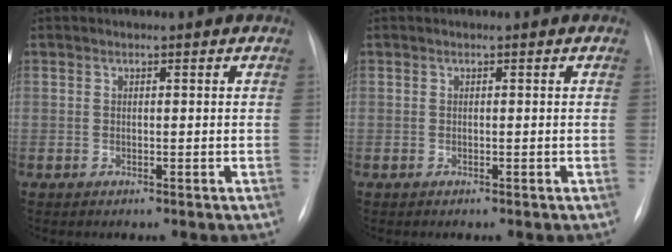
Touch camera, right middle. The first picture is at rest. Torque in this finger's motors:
{"motor_torque": [1.09, -1.05, 0.02, -0.01]}